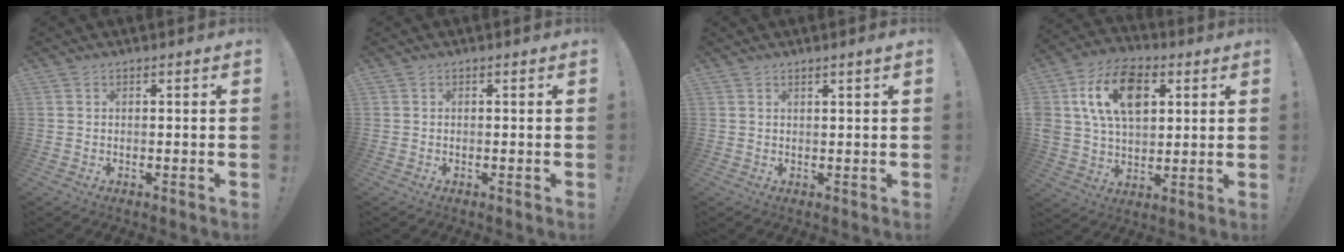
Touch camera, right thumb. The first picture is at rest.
{"total": 0.0}
{"total": 1.5, "force": [0.9, -0.2, 1.2], "torque": [-0.020, -0.002, 0.014]}
{"total": 17.7, "force": [6.2, 11.9, 11.5], "torque": [-0.194, -0.006, 0.116]}